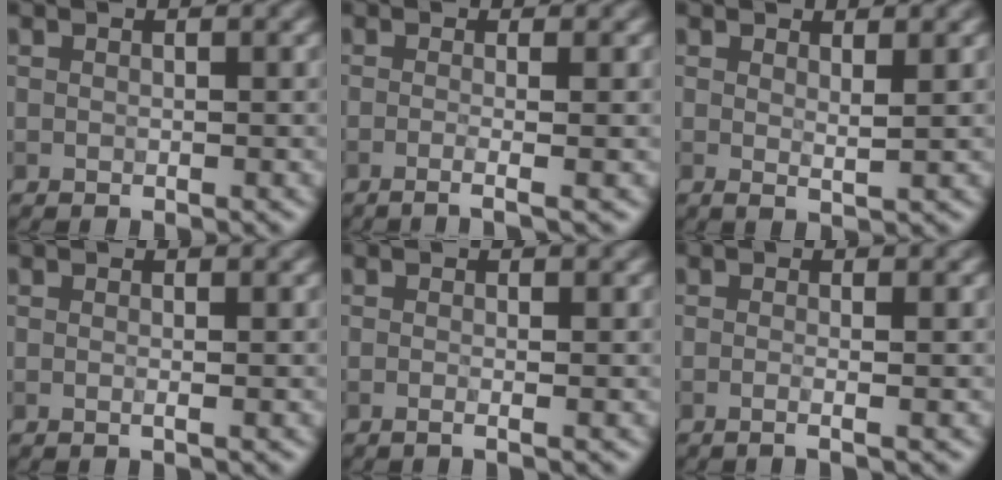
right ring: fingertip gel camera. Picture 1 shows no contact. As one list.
[{"total": 3.5, "force": [-0.4, 1.4, 3.1], "torque": [-0.020, 0.002, -0.030]}, {"total": 1.4, "force": [0.8, 0.2, 1.1], "torque": [-0.015, -0.005, 0.010]}, {"total": 0.8, "force": [-0.1, 0.2, 0.7], "torque": [-0.009, -0.006, -0.006]}, {"total": 1.6, "force": [-0.1, 0.8, 1.4], "torque": [-0.007, -0.009, -0.020]}, {"total": 2.7, "force": [0.0, 1.3, 2.4], "torque": [-0.007, -0.005, -0.029]}]